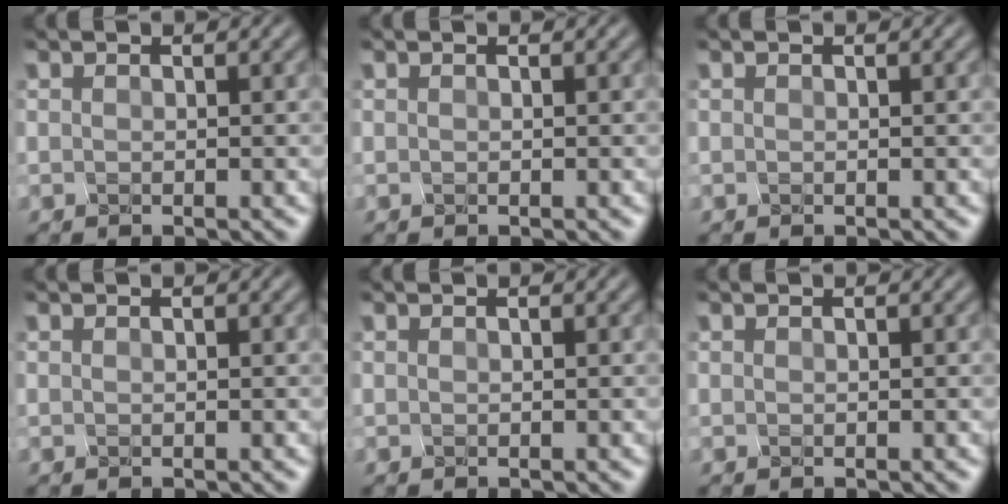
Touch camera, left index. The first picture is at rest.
{"total": 0.0}
{"total": 0.0}
{"total": 0.0}
{"total": 0.0}
{"total": 0.0}